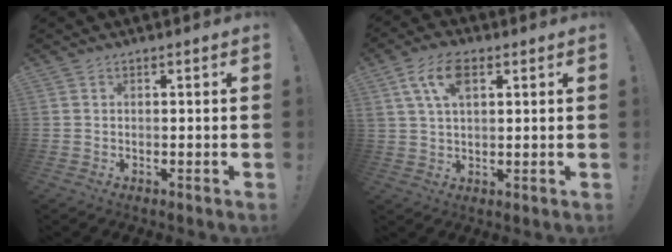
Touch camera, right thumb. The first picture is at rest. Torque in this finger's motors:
{"motor_torque": [1.29, 2.19, 1.71, 0.38, 0.15]}